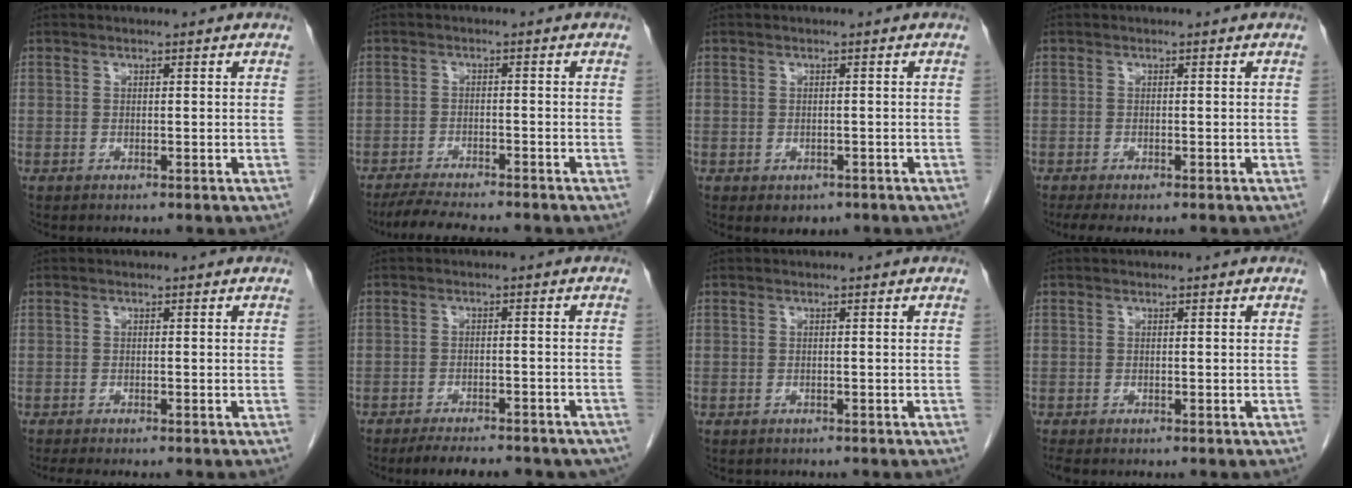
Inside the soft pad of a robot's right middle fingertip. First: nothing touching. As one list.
[{"total": 7.4, "force": [-6.7, 0.9, 3.2], "torque": [-0.051, -0.017, -0.107]}, {"total": 2.4, "force": [-1.3, 1.7, 1.0], "torque": [-0.009, 0.001, -0.006]}, {"total": 4.2, "force": [-3.2, 1.2, 2.4], "torque": [-0.036, -0.012, -0.045]}, {"total": 2.8, "force": [-2.4, 0.3, 1.4], "torque": [-0.020, -0.006, -0.033]}, {"total": 12.9, "force": [-11.2, 3.7, 5.3], "torque": [-0.078, 0.002, -0.133]}, {"total": 0.8, "force": [-0.6, 0.4, 0.0], "torque": [-0.009, 0.001, -0.009]}, {"total": 1.2, "force": [-1.0, 0.4, 0.5], "torque": [-0.011, -0.004, -0.015]}]